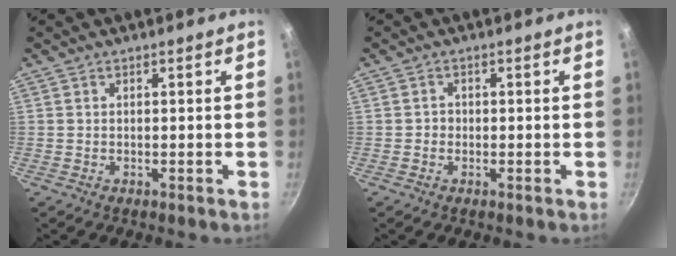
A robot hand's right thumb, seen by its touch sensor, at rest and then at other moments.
{"total": 1.1, "force": [-0.3, 1.0, 0.3], "torque": [-0.001, 0.001, -0.008]}